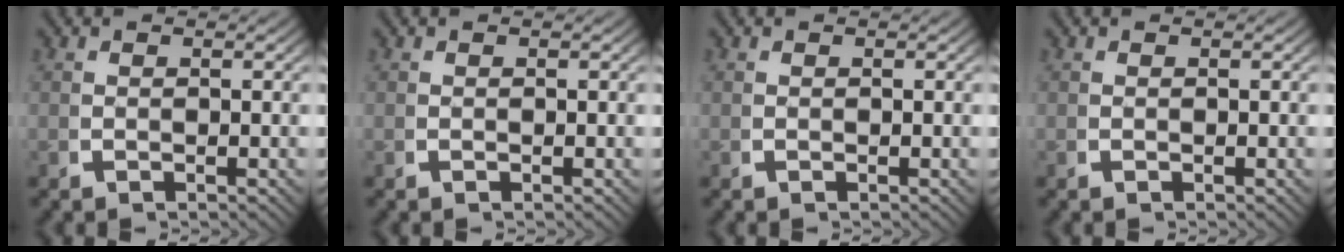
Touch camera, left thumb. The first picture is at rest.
{"total": 0.0}
{"total": 0.0}
{"total": 0.0}